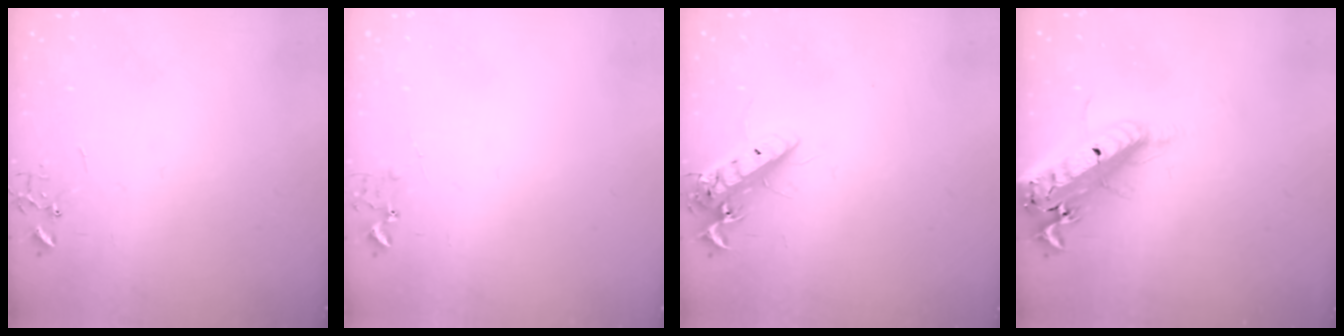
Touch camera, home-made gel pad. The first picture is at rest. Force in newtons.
{"total": 5.4, "press": 5.4, "slide": 0.7}
{"total": 14.8, "press": 14.5, "slide": 2.8}
{"total": 21.6, "press": 21.0, "slide": 5.0}